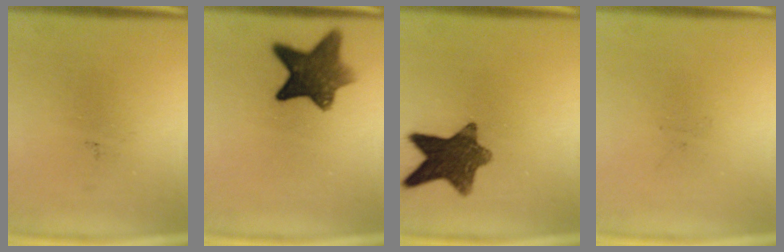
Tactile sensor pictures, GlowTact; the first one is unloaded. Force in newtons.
{"total": 9.9}
{"total": 10.8}
{"total": 0.0}